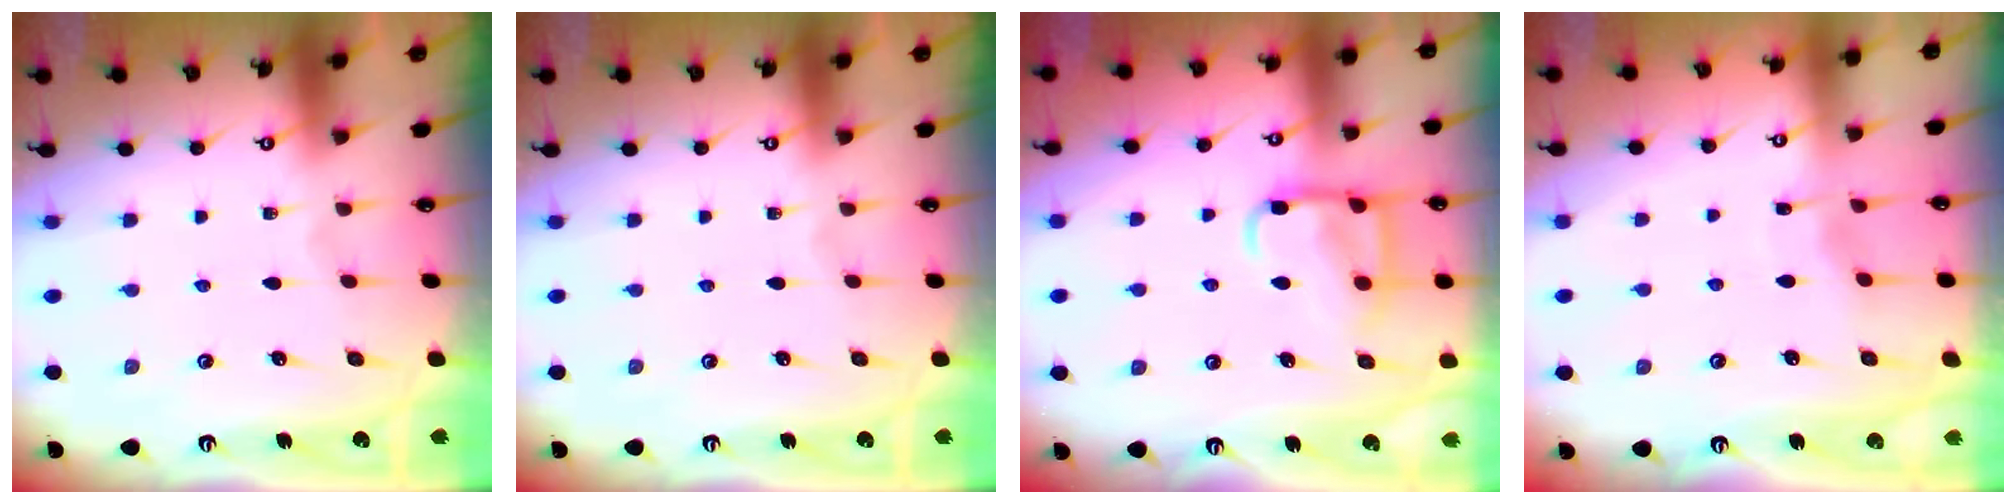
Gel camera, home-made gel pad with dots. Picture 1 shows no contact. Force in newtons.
{"total": 0.0}
{"total": 12.5, "press": 12.4, "slide": 1.3}
{"total": 3.5, "press": 3.5, "slide": 0.4}